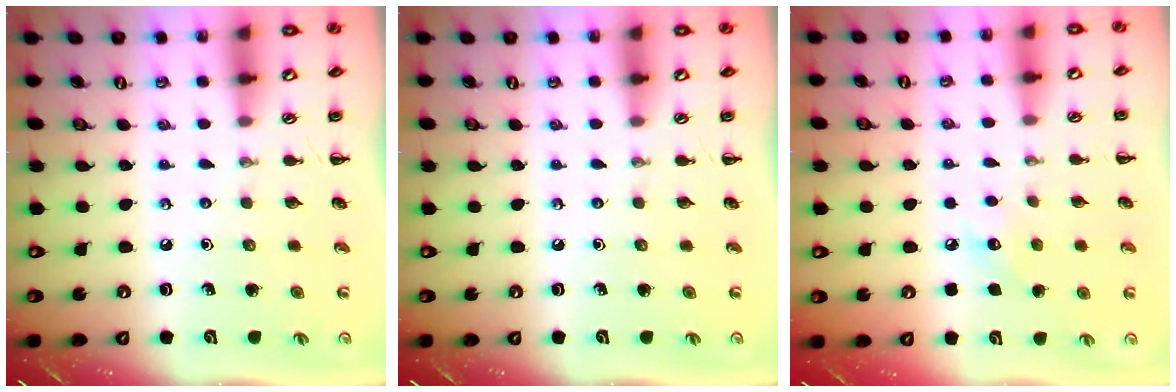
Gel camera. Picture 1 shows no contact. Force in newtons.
{"total": 0.0}
{"total": 6.7, "press": 6.4, "slide": 1.9}